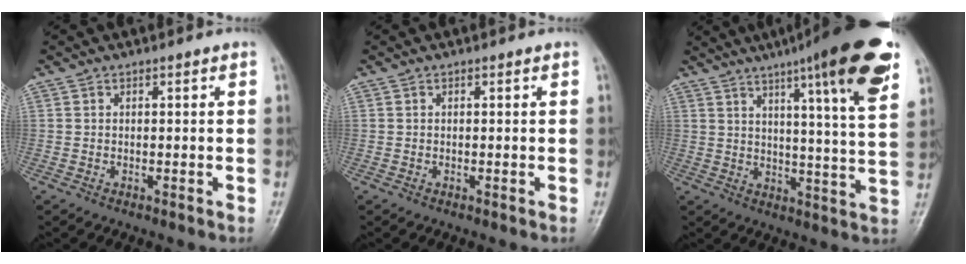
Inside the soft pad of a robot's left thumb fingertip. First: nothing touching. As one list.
[{"total": 0.0}, {"total": 20.9, "force": [12.3, 2.1, 16.8], "torque": [-0.223, -0.038, 0.161]}]